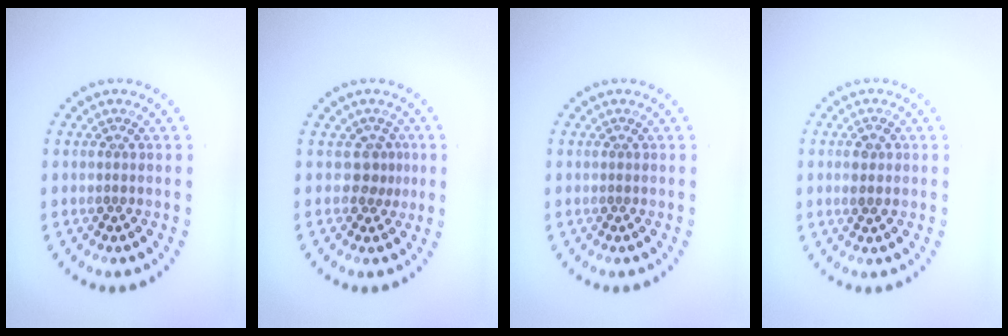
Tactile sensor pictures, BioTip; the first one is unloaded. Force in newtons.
{"total": 1.9, "press": 1.4, "slide": 1.3}
{"total": 0.0}
{"total": 1.4, "press": 1.4, "slide": 0.3}